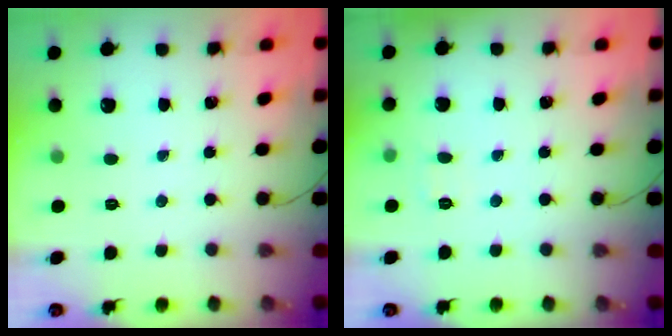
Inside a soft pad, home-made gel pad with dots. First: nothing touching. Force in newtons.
{"total": 5.1, "press": 5.0, "slide": 1.2}